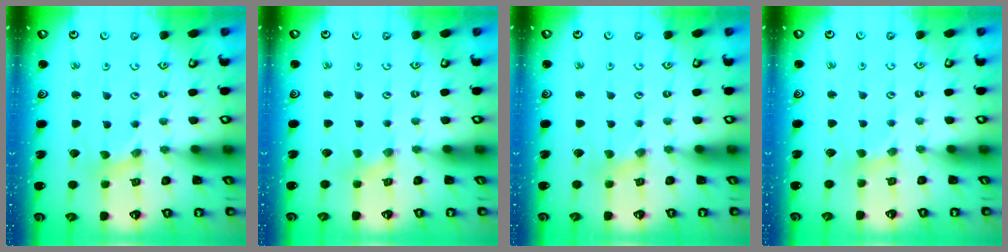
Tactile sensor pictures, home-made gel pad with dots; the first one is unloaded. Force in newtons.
{"total": 0.5, "press": 0.5, "slide": 0.1}
{"total": 0.9, "press": 0.9, "slide": 0.2}
{"total": 1.2, "press": 1.1, "slide": 0.3}